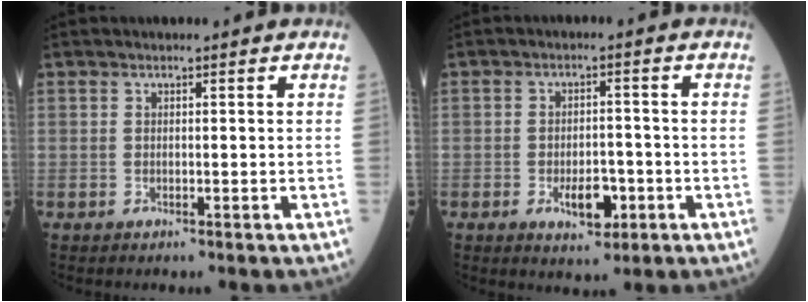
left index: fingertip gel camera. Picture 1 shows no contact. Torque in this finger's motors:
{"motor_torque": [0.06, 0.05, 0.09, 0.03]}